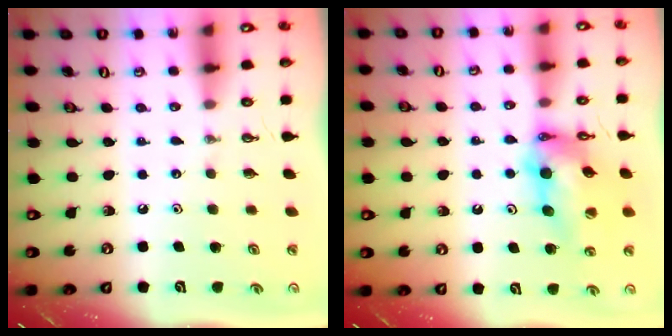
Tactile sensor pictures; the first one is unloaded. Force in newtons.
{"total": 14.1, "press": 14.0, "slide": 1.2}